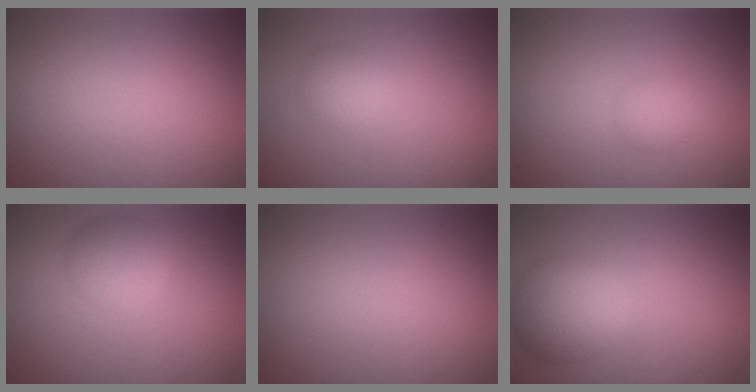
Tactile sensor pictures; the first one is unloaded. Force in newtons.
{"total": 1.7, "press": 1.7, "slide": 0.1}
{"total": 1.5, "press": 1.5, "slide": 0.1}
{"total": 3.0, "press": 3.0, "slide": 0.1}
{"total": 0.0}
{"total": 4.1, "press": 4.1, "slide": 0.2}